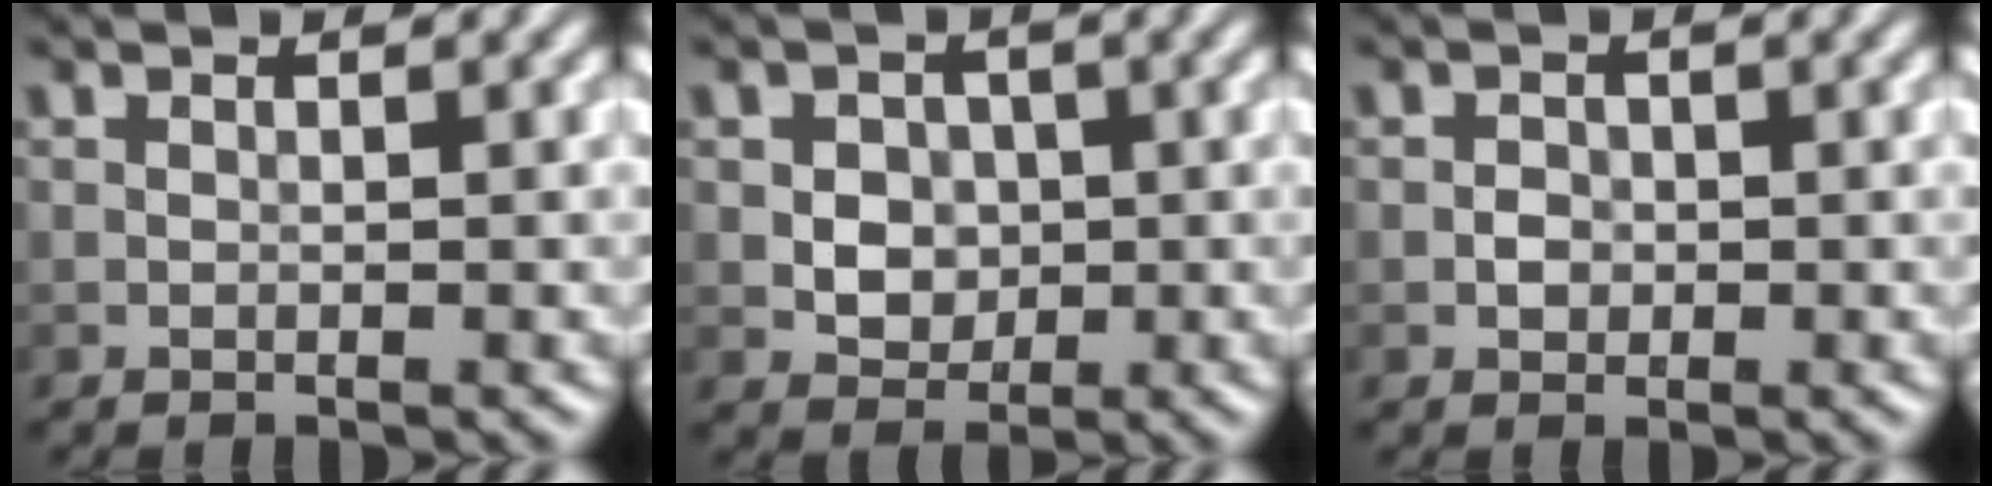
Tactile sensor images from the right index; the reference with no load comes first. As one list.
[{"total": 3.3, "force": [0.1, 2.7, 1.8], "torque": [-0.019, 0.005, -0.006]}, {"total": 1.1, "force": [-0.2, 0.9, 0.5], "torque": [-0.006, 0.000, -0.006]}]